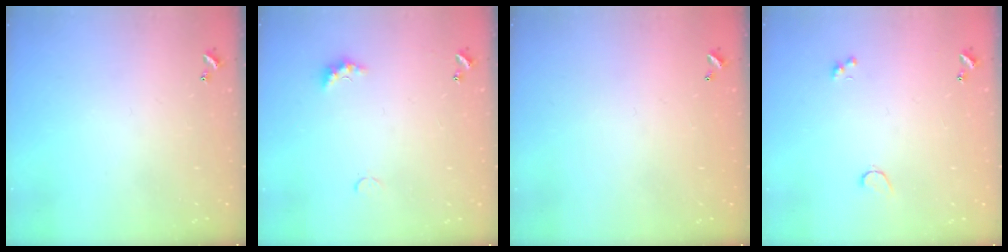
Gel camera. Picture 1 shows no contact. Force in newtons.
{"total": 2.8, "press": 2.8, "slide": 0.7}
{"total": 2.9, "press": 2.9, "slide": 0.1}
{"total": 1.2, "press": 1.1, "slide": 0.6}